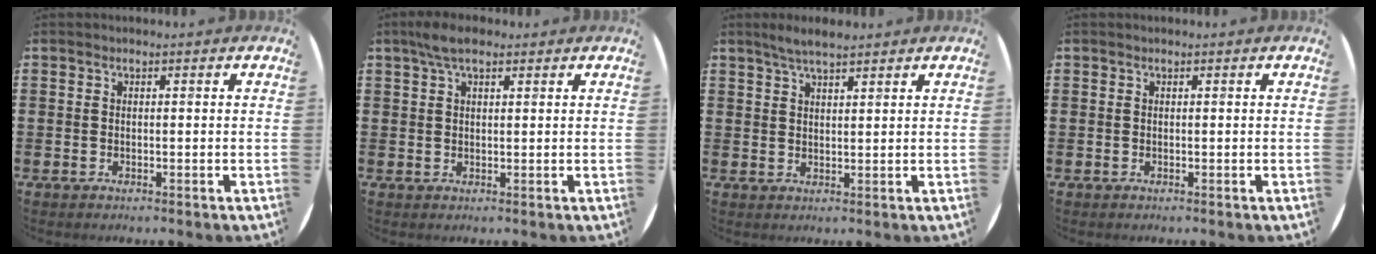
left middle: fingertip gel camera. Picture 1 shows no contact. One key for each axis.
{"total": 3.8, "fx": 2.5, "fy": 1.3, "fz": 2.6, "tx": -0.056, "ty": 0.008, "tz": 0.044}
{"total": 3.3, "fx": 2.8, "fy": 0.5, "fz": 1.6, "tx": -0.037, "ty": 0.002, "tz": 0.050}
{"total": 0.0}